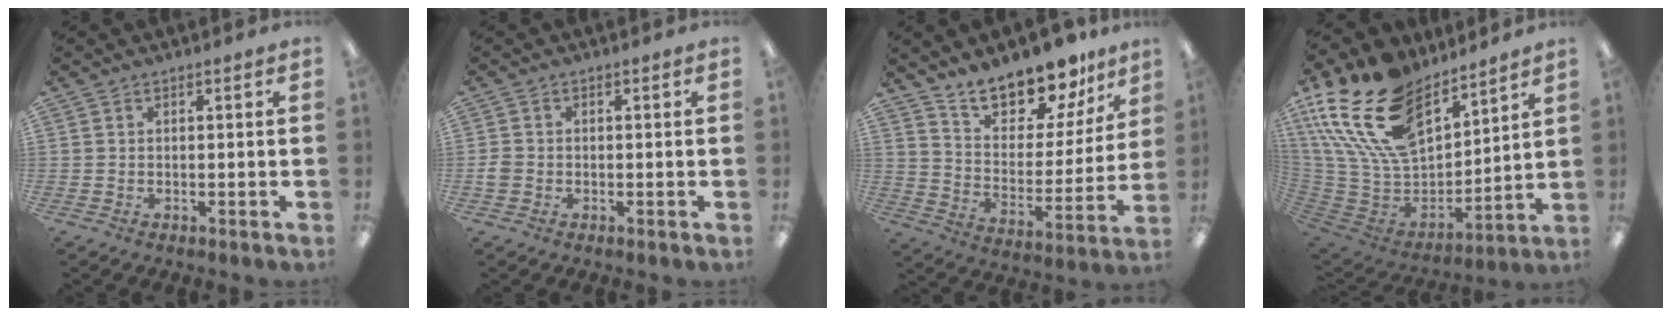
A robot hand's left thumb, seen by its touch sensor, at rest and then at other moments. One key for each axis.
{"total": 2.2, "fx": -0.6, "fy": 1.9, "fz": 1.0, "tx": -0.016, "ty": 0.004, "tz": -0.012}
{"total": 15.9, "fx": 14.1, "fy": 5.6, "fz": 4.8, "tx": -0.089, "ty": -0.112, "tz": 0.252}
{"total": 25.6, "fx": 15.4, "fy": 14.6, "fz": 14.4, "tx": -0.303, "ty": -0.085, "tz": 0.285}